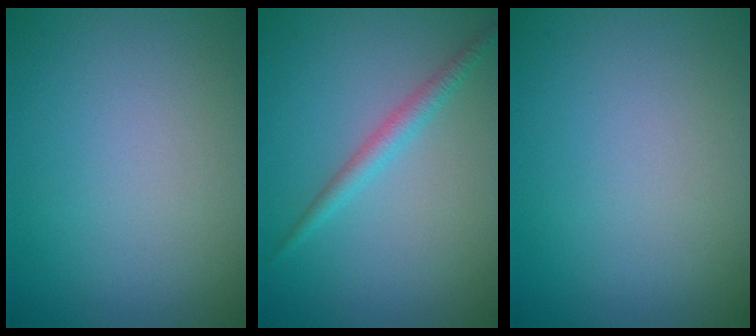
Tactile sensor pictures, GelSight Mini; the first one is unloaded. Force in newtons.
{"total": 1.9, "press": 1.9, "slide": 0.1}
{"total": 0.0}